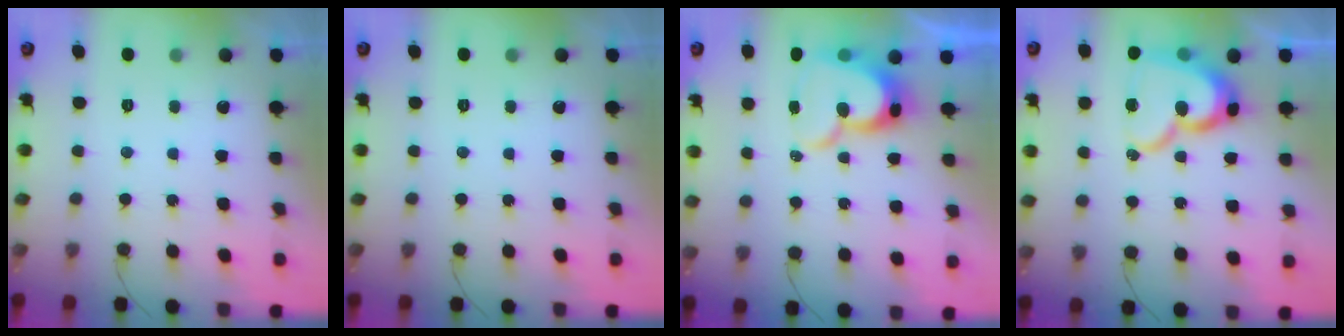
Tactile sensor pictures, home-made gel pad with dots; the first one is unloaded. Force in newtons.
{"total": 0.0}
{"total": 15.2, "press": 15.1, "slide": 1.6}
{"total": 17.4, "press": 17.3, "slide": 1.6}